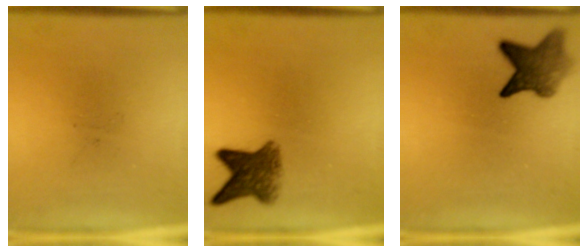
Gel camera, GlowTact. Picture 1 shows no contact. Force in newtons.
{"total": 5.8}
{"total": 6.2}